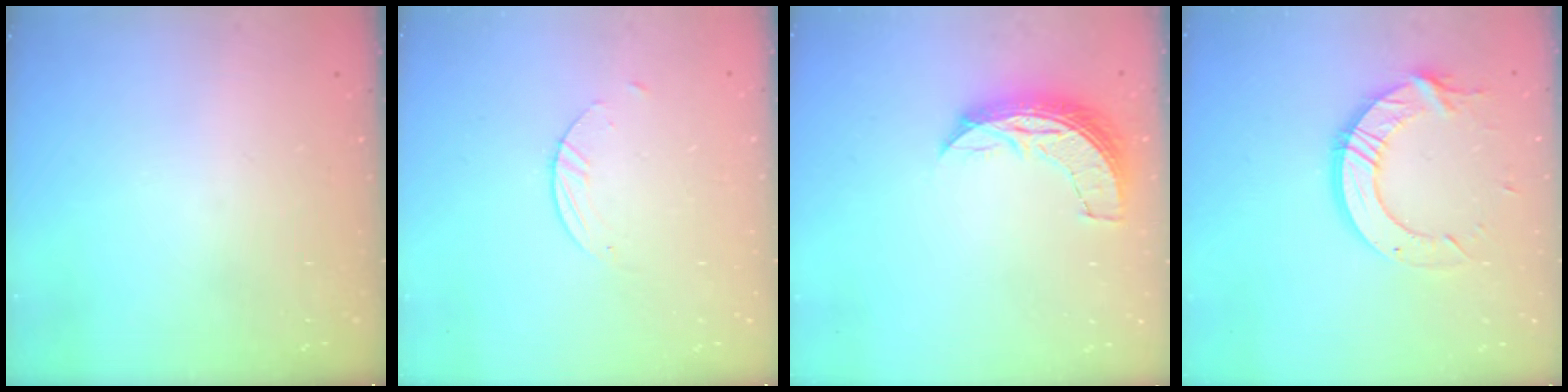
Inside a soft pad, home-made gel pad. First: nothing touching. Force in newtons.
{"total": 1.5, "press": 1.5, "slide": 0.1}
{"total": 7.6, "press": 7.6, "slide": 0.7}
{"total": 12.1, "press": 12.0, "slide": 0.6}